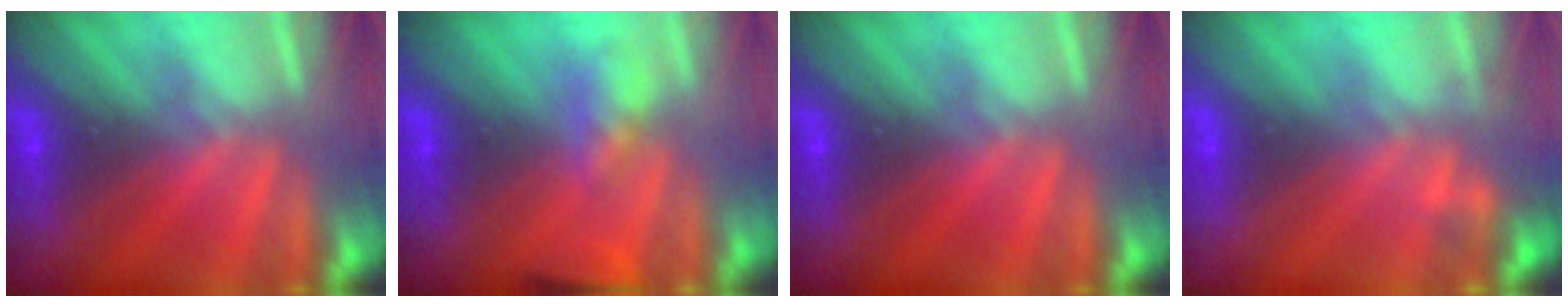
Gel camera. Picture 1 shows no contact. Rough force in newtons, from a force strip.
{"total": 4.8}
{"total": 0.0}
{"total": 2.2}